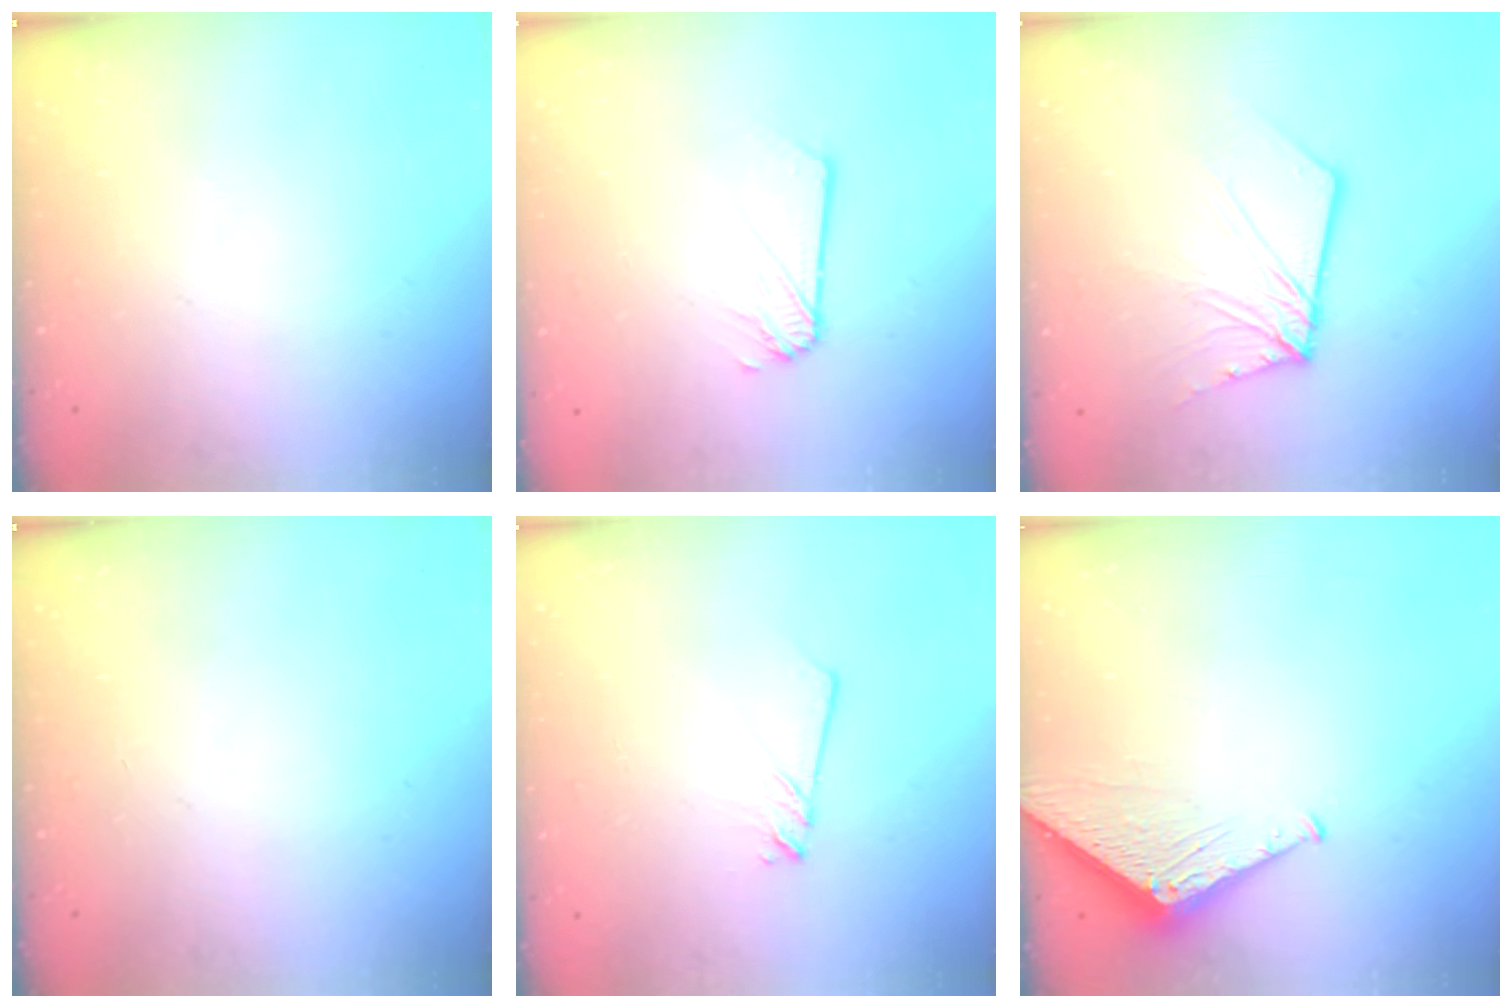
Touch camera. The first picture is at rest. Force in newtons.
{"total": 1.9, "press": 1.9, "slide": 0.3}
{"total": 8.6, "press": 8.5, "slide": 1.0}
{"total": 0.0}
{"total": 2.0, "press": 2.0, "slide": 0.1}
{"total": 3.5, "press": 3.4, "slide": 0.3}